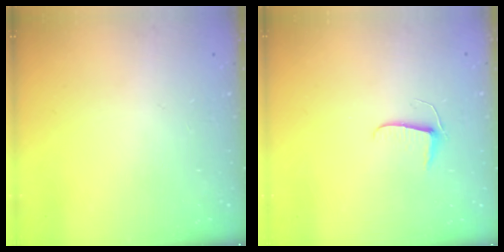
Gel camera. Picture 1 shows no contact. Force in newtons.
{"total": 5.5, "press": 5.5, "slide": 0.5}